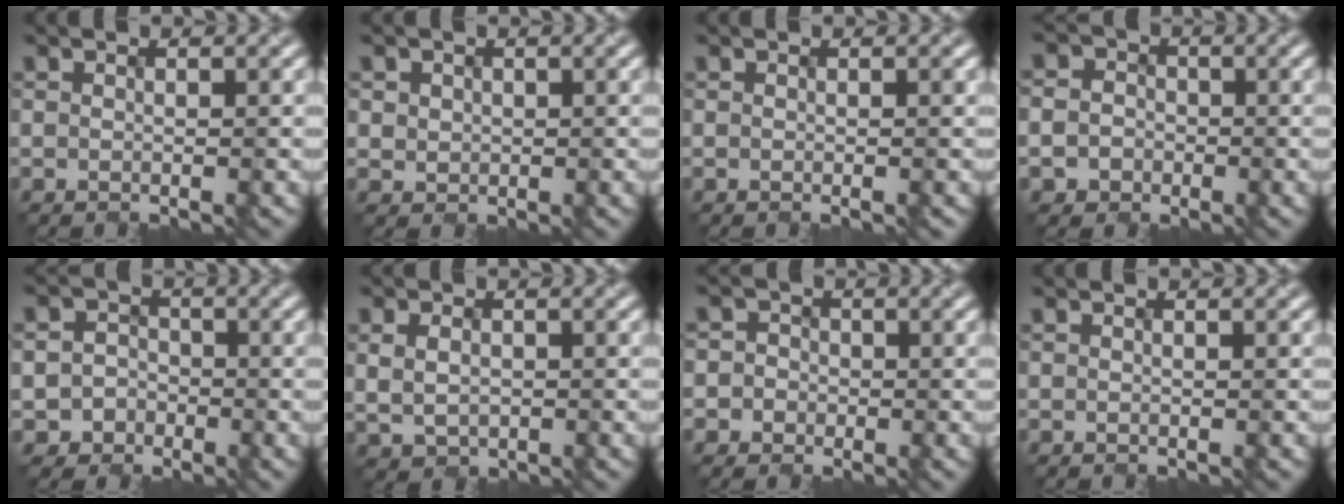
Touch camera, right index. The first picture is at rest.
{"total": 1.0, "force": [0.2, 1.0, -0.3], "torque": [-0.008, -0.002, 0.017]}
{"total": 0.5, "force": [0.0, 0.2, 0.5], "torque": [-0.005, 0.003, -0.007]}
{"total": 2.8, "force": [-1.0, 2.6, 0.3], "torque": [0.005, 0.007, -0.027]}
{"total": 2.8, "force": [-1.6, 2.2, 0.0], "torque": [0.006, 0.001, -0.023]}
{"total": 2.0, "force": [-0.4, 1.7, 1.1], "torque": [-0.030, -0.007, 0.006]}
{"total": 2.0, "force": [-0.7, 1.9, -0.2], "torque": [0.017, 0.001, -0.018]}
{"total": 0.0}